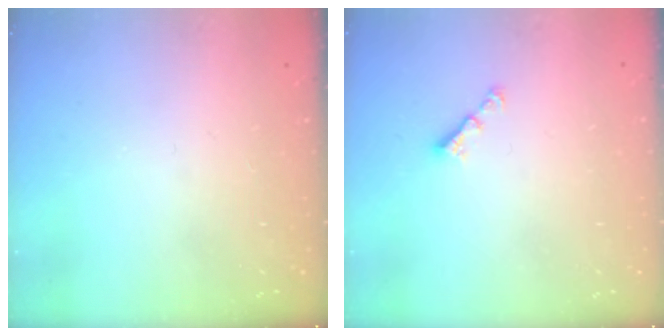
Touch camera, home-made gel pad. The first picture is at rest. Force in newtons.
{"total": 2.8, "press": 2.7, "slide": 0.5}